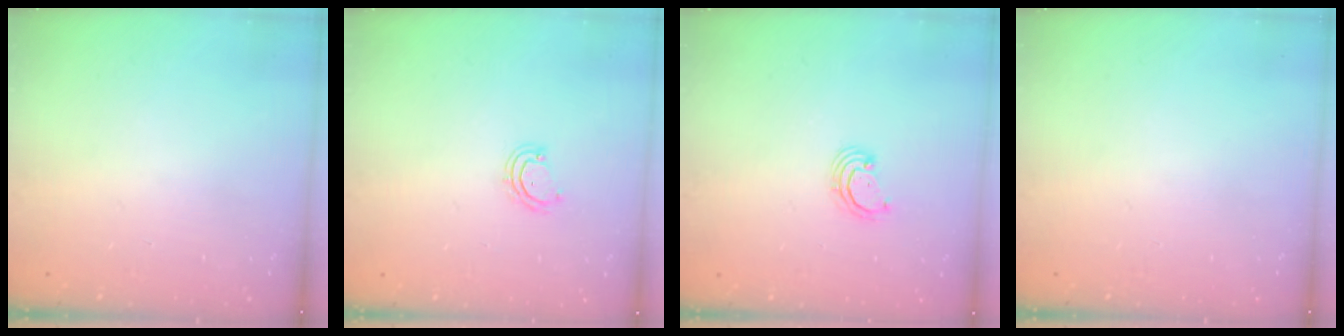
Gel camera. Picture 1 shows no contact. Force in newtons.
{"total": 4.1, "press": 4.1, "slide": 0.3}
{"total": 2.8, "press": 2.8, "slide": 0.3}
{"total": 0.0}